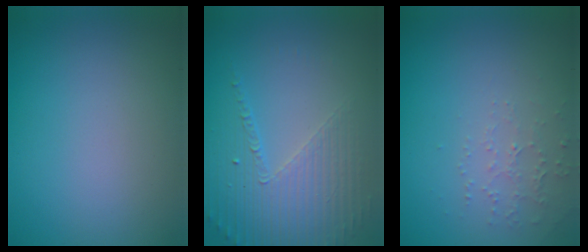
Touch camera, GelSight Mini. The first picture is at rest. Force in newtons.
{"total": 5.0, "press": 3.2, "slide": 3.8}
{"total": 1.5, "press": 1.5, "slide": 0.5}